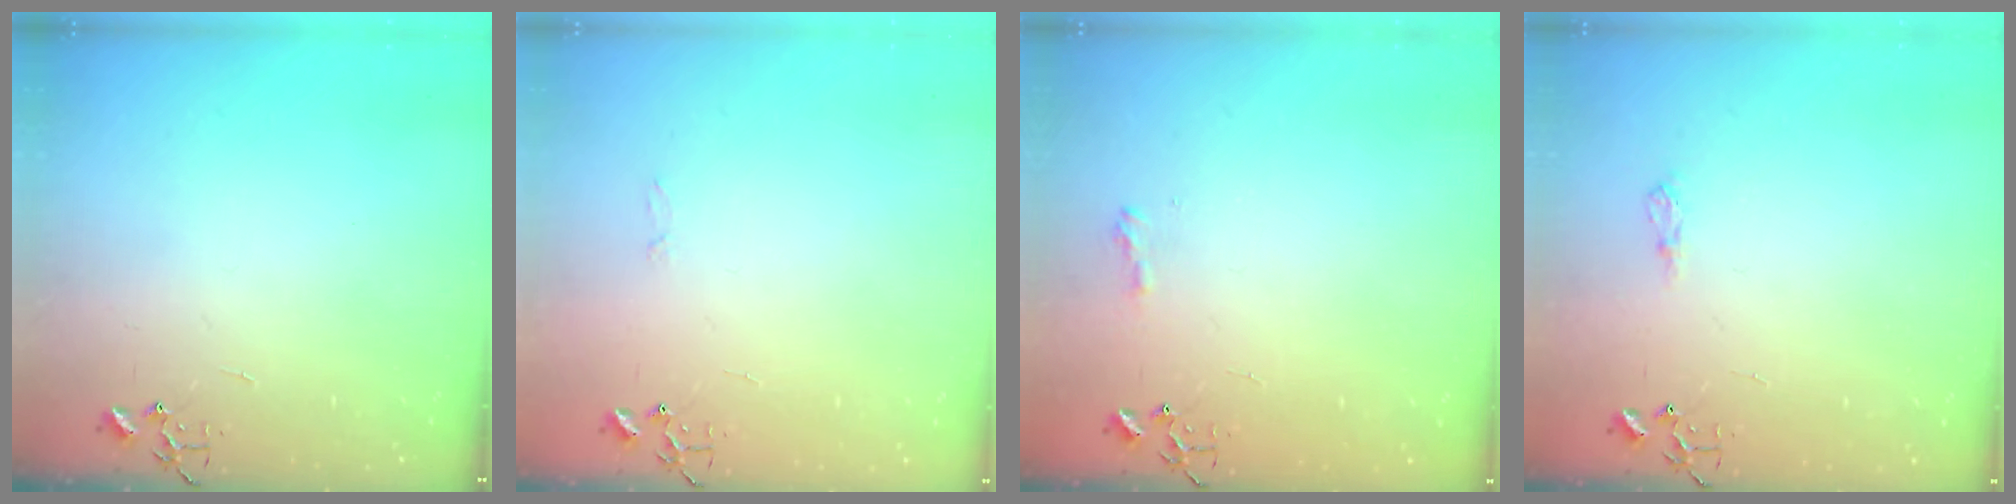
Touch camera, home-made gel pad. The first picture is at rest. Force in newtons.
{"total": 3.3, "press": 3.2, "slide": 0.6}
{"total": 6.8, "press": 6.8, "slide": 0.6}
{"total": 5.4, "press": 5.4, "slide": 0.6}